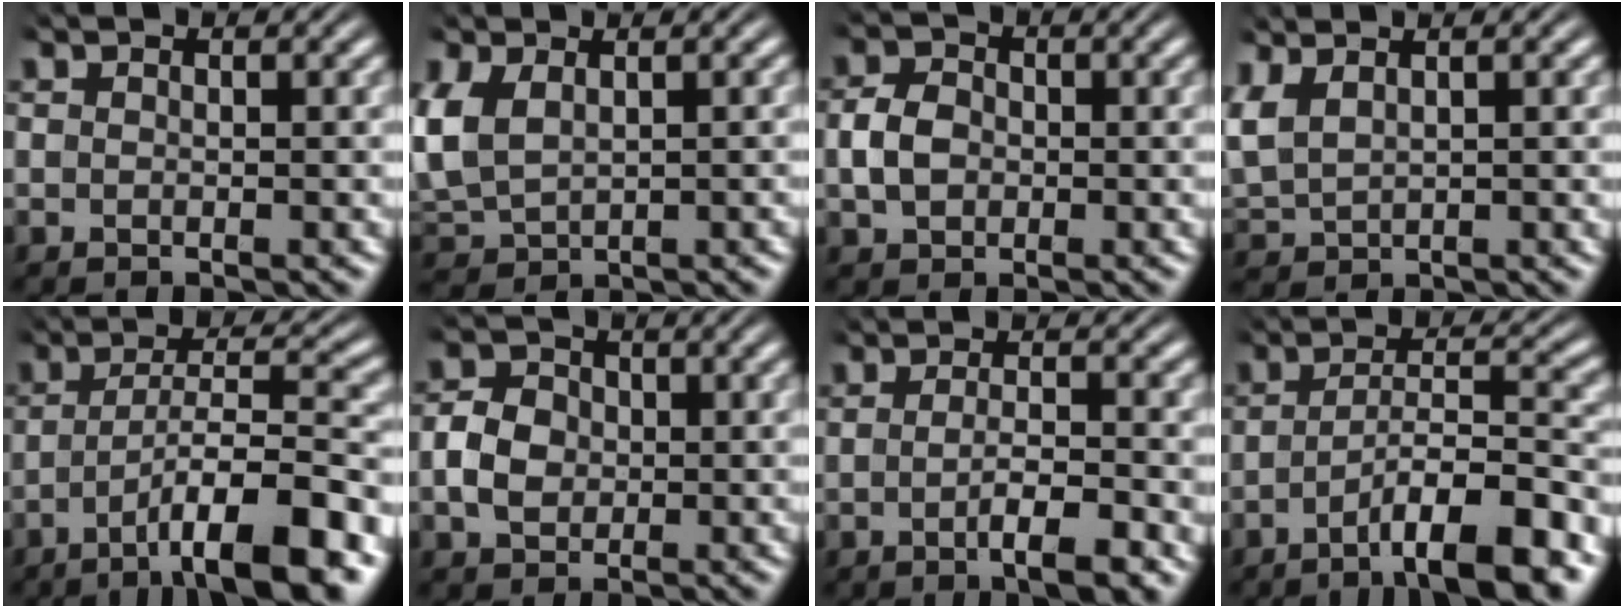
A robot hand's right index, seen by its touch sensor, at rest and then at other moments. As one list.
[{"total": 5.2, "force": [0.3, 4.5, 2.7], "torque": [-0.095, -0.017, 0.021]}, {"total": 2.6, "force": [-0.5, 2.0, 1.6], "torque": [-0.031, 0.002, -0.007]}, {"total": 4.3, "force": [1.5, 3.4, 2.2], "torque": [-0.072, 0.000, 0.033]}, {"total": 8.6, "force": [-4.3, 1.5, 7.3], "torque": [-0.105, -0.001, -0.061]}, {"total": 3.4, "force": [-0.4, 2.7, 1.9], "torque": [-0.032, 0.001, -0.006]}, {"total": 4.2, "force": [-1.5, 0.5, 3.9], "torque": [-0.053, -0.003, -0.025]}, {"total": 7.5, "force": [-4.3, 1.5, 5.9], "torque": [-0.081, 0.003, -0.065]}]